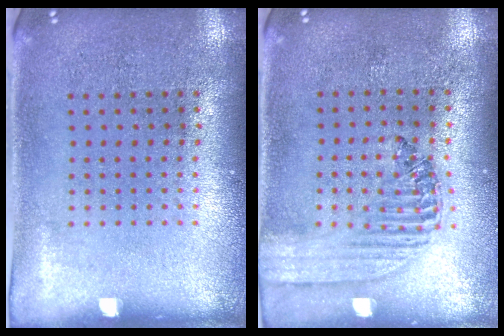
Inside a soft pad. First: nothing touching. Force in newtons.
{"total": 1.5, "press": 1.4, "slide": 0.6}